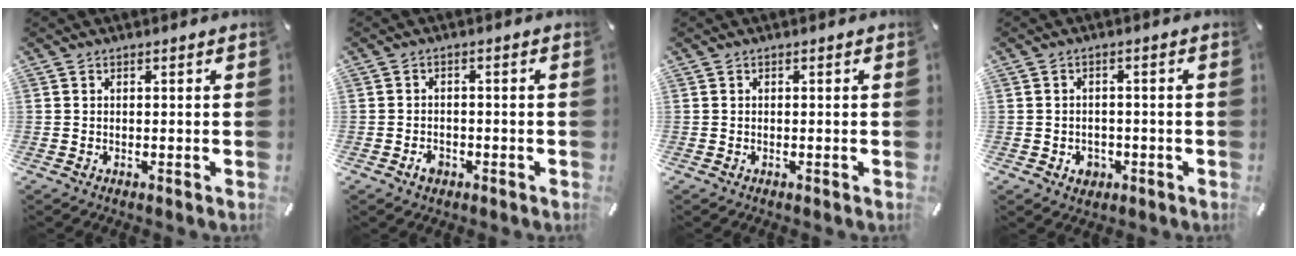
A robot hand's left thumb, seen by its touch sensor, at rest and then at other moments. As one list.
[{"total": 2.5, "force": [-1.4, 1.8, 1.0], "torque": [-0.017, 0.009, -0.028]}, {"total": 0.0}, {"total": 3.5, "force": [-1.4, 3.0, 1.3], "torque": [-0.012, 0.001, -0.026]}]